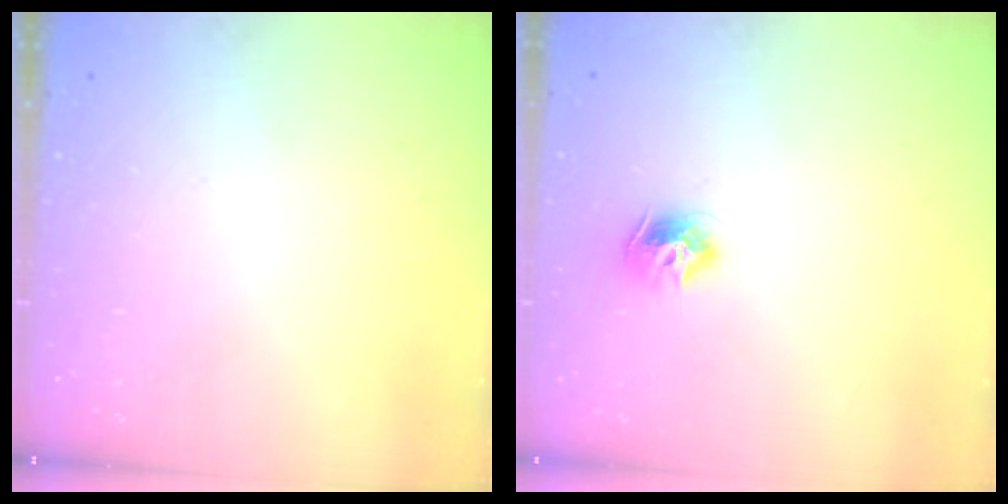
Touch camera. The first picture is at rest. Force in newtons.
{"total": 8.7, "press": 8.7, "slide": 0.4}